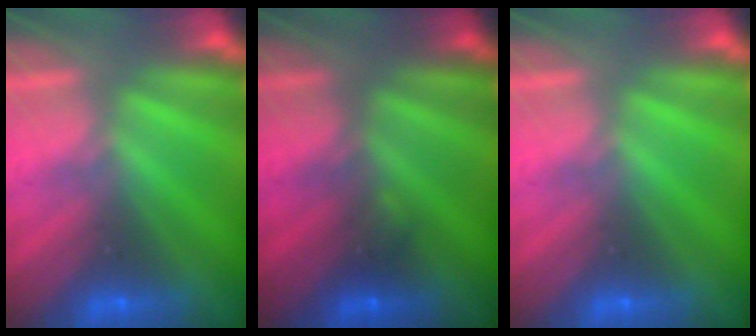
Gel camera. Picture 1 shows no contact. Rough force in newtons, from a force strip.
{"total": 1.8}
{"total": 0.0}